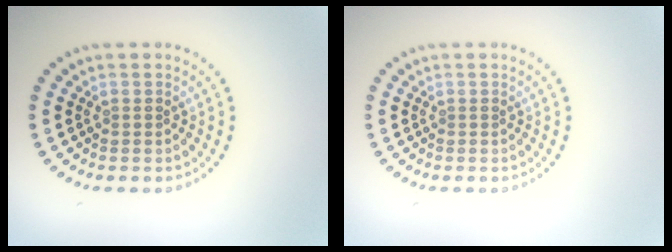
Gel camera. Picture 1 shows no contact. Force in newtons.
{"total": 0.0}